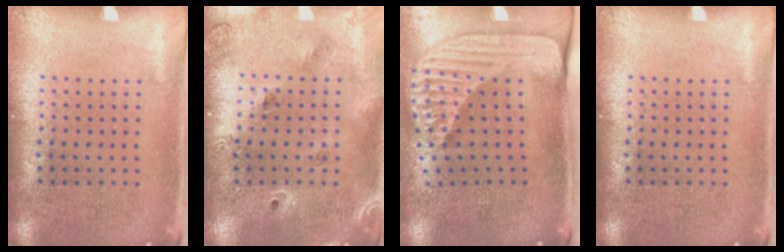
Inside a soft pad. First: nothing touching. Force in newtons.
{"total": 1.5, "press": 1.4, "slide": 0.6}
{"total": 2.4, "press": 1.8, "slide": 1.7}
{"total": 0.0}